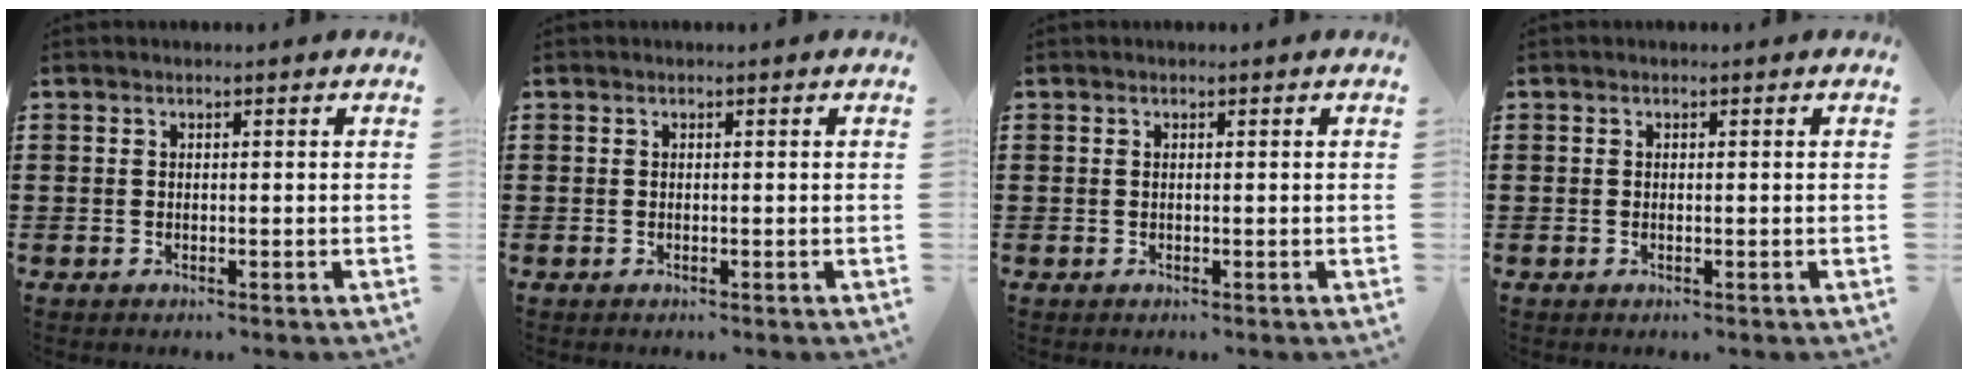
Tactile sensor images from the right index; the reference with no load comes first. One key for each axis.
{"total": 0.0}
{"total": 0.0}
{"total": 0.0}